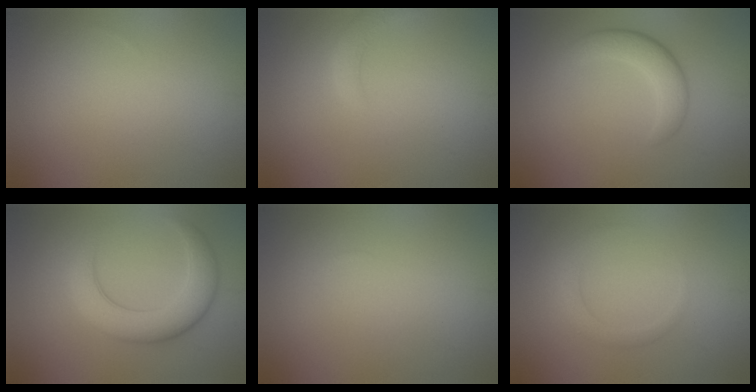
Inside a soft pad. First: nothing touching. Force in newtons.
{"total": 1.6, "press": 1.6, "slide": 0.3}
{"total": 3.5, "press": 3.5, "slide": 0.3}
{"total": 5.5, "press": 5.5, "slide": 0.2}
{"total": 0.0}
{"total": 1.7, "press": 1.7, "slide": 0.1}